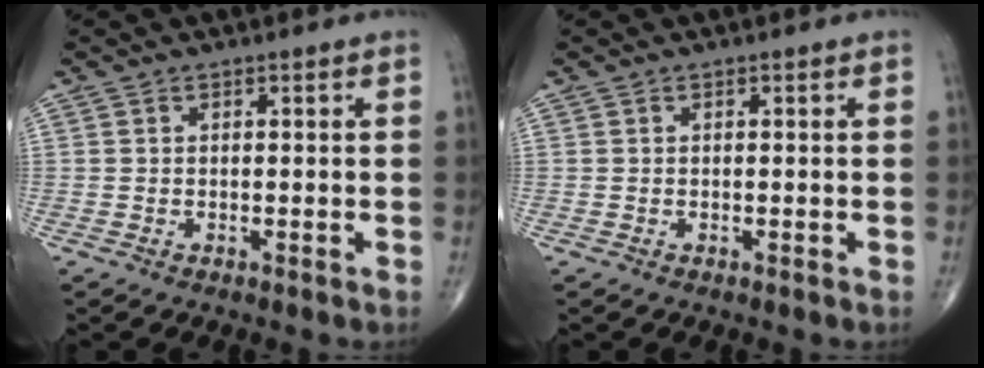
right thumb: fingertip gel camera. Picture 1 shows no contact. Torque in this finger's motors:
{"motor_torque": [0.01, 0.01, -0.06, -0.03, -0.01]}